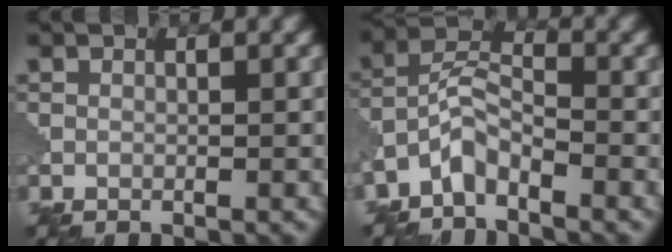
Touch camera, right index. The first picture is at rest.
{"total": 3.3, "force": [-2.6, 1.1, 1.8], "torque": [-0.038, 0.015, -0.062]}